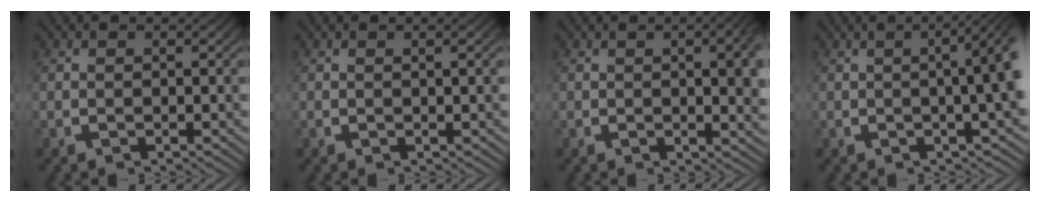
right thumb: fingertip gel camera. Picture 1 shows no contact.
{"total": 0.8, "force": [0.1, -0.1, 0.8], "torque": [-0.011, 0.004, 0.004]}
{"total": 5.0, "force": [0.4, 1.8, 4.6], "torque": [-0.045, -0.001, 0.007]}
{"total": 6.2, "force": [0.9, 1.9, 5.8], "torque": [-0.065, 0.017, 0.005]}